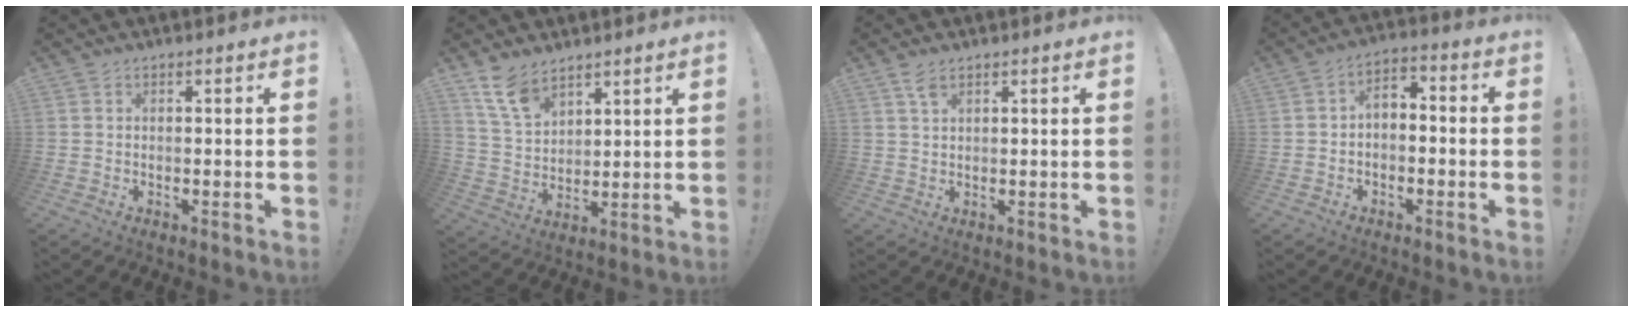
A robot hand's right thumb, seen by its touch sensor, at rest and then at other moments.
{"total": 10.3, "force": [7.5, 5.5, 4.5], "torque": [-0.093, -0.038, 0.148]}
{"total": 3.3, "force": [2.1, 1.3, 2.1], "torque": [-0.032, -0.010, 0.037]}
{"total": 4.4, "force": [-2.2, 3.1, 2.1], "torque": [-0.040, 0.015, -0.041]}